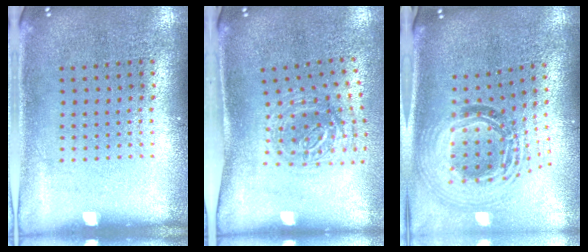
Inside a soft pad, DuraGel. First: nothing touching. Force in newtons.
{"total": 1.2, "press": 1.1, "slide": 0.6}
{"total": 1.9, "press": 1.6, "slide": 1.0}